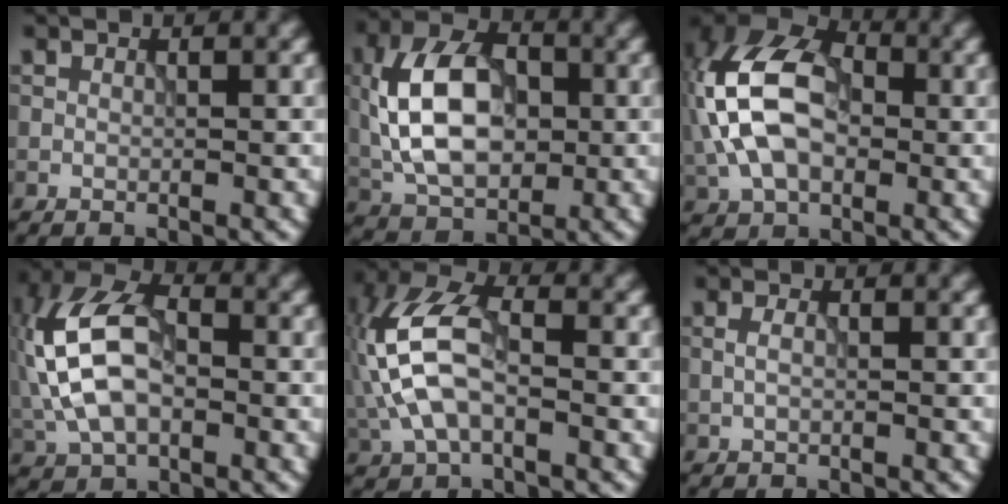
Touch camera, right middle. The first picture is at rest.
{"total": 10.2, "force": [0.1, 6.4, 8.0], "torque": [-0.155, 0.016, -0.010]}
{"total": 12.2, "force": [0.3, 7.8, 9.3], "torque": [-0.208, 0.026, -0.017]}
{"total": 11.2, "force": [-0.3, 6.8, 8.9], "torque": [-0.207, 0.025, -0.024]}
{"total": 8.7, "force": [-0.7, 4.9, 7.2], "torque": [-0.168, 0.023, -0.027]}
{"total": 1.1, "force": [0.1, 0.6, 0.9], "torque": [-0.024, 0.000, -0.001]}